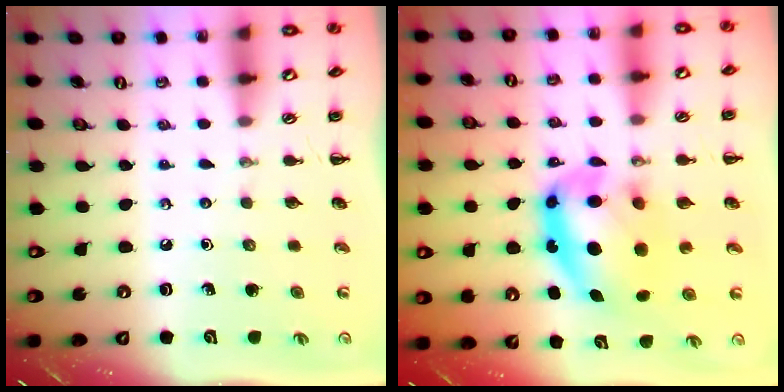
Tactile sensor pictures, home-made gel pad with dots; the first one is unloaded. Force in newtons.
{"total": 10.8, "press": 10.6, "slide": 2.3}